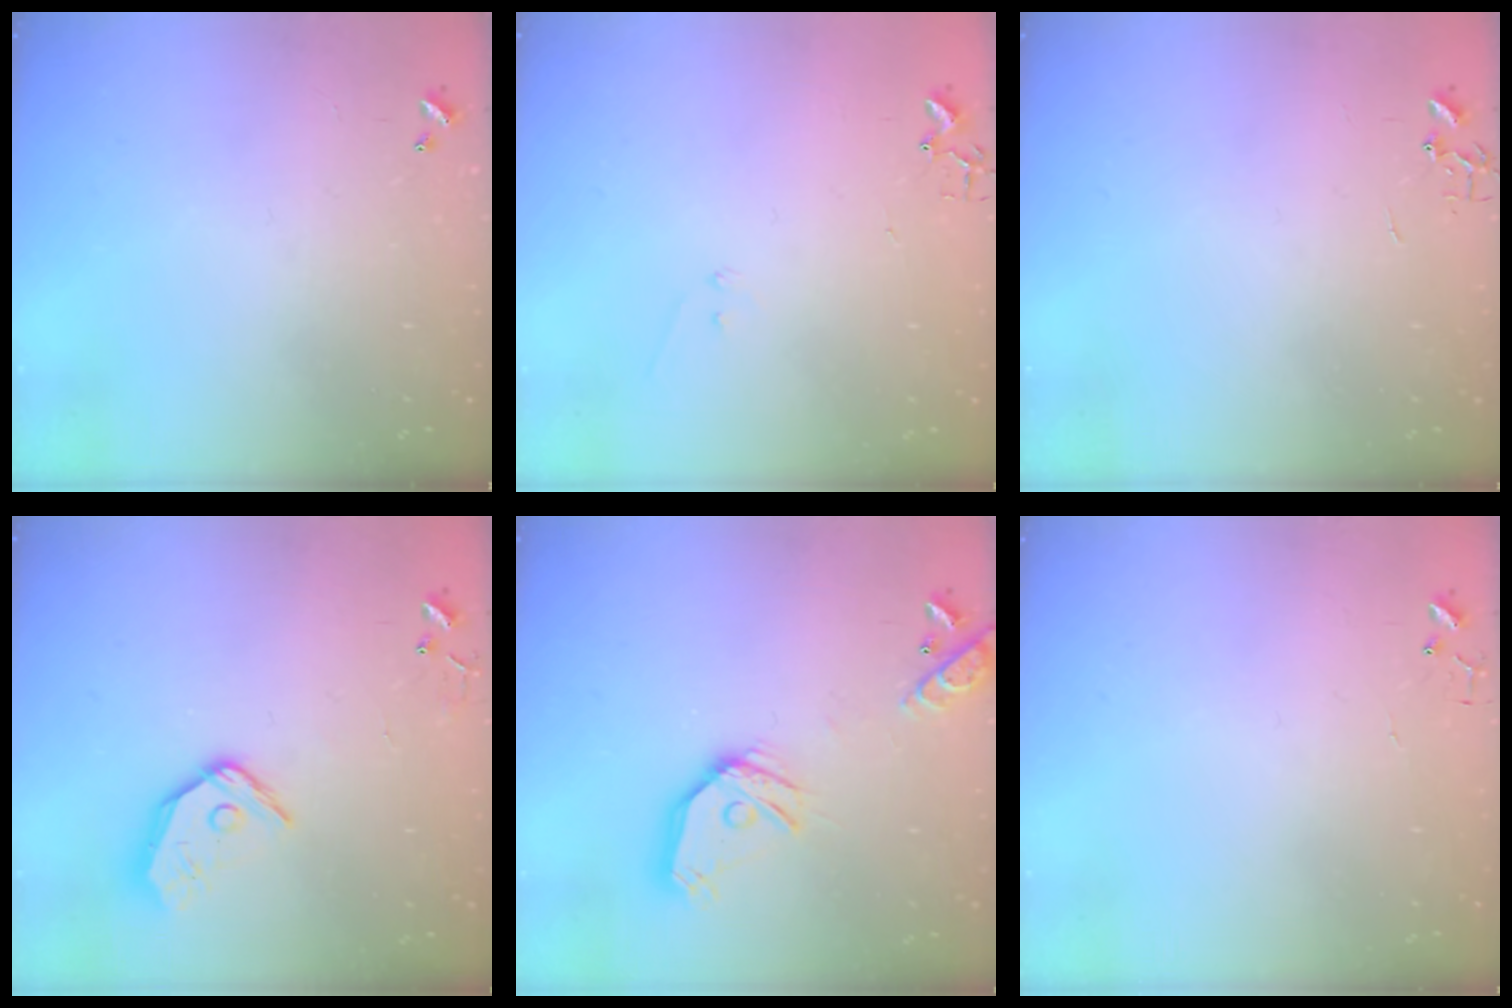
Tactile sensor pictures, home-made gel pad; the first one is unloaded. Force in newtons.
{"total": 6.1, "press": 6.1, "slide": 0.5}
{"total": 0.0}
{"total": 12.4, "press": 12.2, "slide": 2.1}
{"total": 16.2, "press": 16.0, "slide": 2.5}
{"total": 3.8, "press": 3.8, "slide": 0.3}